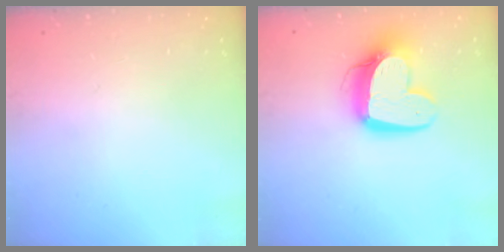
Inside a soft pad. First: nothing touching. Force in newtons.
{"total": 14.6, "press": 14.6, "slide": 1.4}